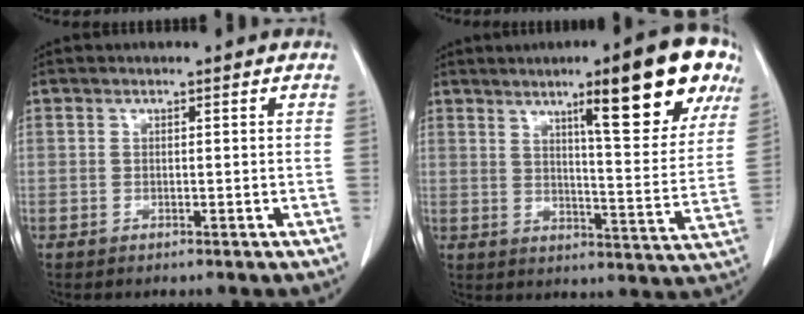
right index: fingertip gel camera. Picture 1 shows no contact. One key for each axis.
{"total": 16.9, "fx": 9.4, "fy": 1.9, "fz": 14.0, "tx": -0.176, "ty": 0.000, "tz": 0.123}